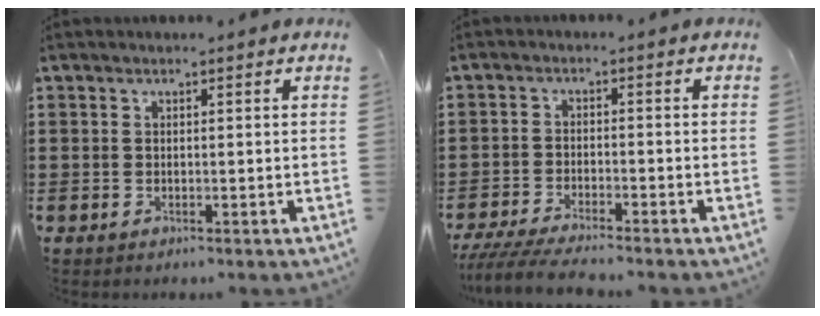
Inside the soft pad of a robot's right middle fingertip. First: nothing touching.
{"total": 4.3, "force": [-4.0, 0.1, 1.7], "torque": [-0.050, -0.017, -0.082]}